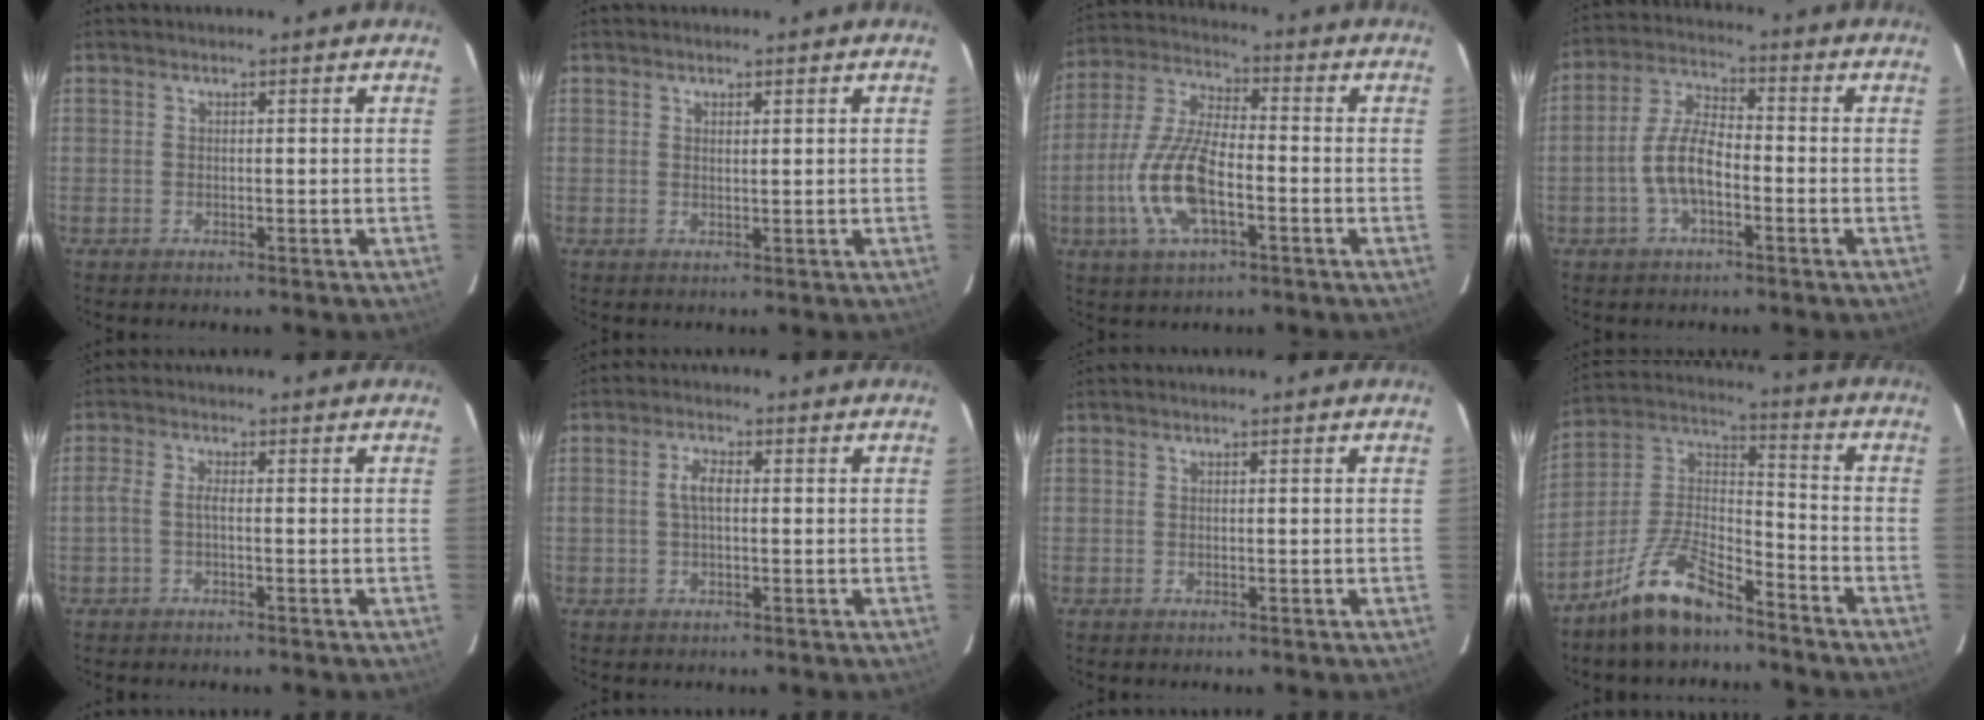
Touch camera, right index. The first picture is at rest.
{"total": 0.8, "force": [0.6, 0.1, 0.6], "torque": [-0.010, 0.001, 0.012]}
{"total": 13.6, "force": [-4.2, 5.2, 11.8], "torque": [-0.258, -0.002, -0.082]}
{"total": 8.0, "force": [-2.5, 3.5, 6.8], "torque": [-0.142, 0.012, -0.049]}
{"total": 2.0, "force": [-0.7, 0.3, 1.8], "torque": [-0.041, 0.004, -0.018]}
{"total": 3.2, "force": [0.1, 1.4, 2.9], "torque": [-0.057, 0.008, 0.003]}
{"total": 0.0}
{"total": 13.1, "force": [-9.4, 4.6, 7.9], "torque": [-0.172, 0.021, -0.178]}